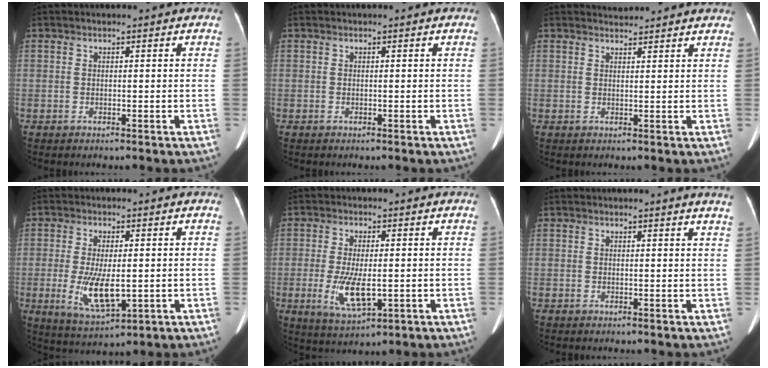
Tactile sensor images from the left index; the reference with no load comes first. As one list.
[{"total": 0.0}, {"total": 3.0, "force": [3.0, 0.3, -0.1], "torque": [-0.008, 0.014, 0.036]}, {"total": 8.2, "force": [-0.9, 3.1, 7.5], "torque": [-0.150, -0.020, -0.005]}, {"total": 7.2, "force": [-1.3, 2.5, 6.7], "torque": [-0.139, -0.016, -0.014]}, {"total": 2.5, "force": [2.3, -0.6, 1.0], "torque": [-0.016, -0.009, 0.013]}]